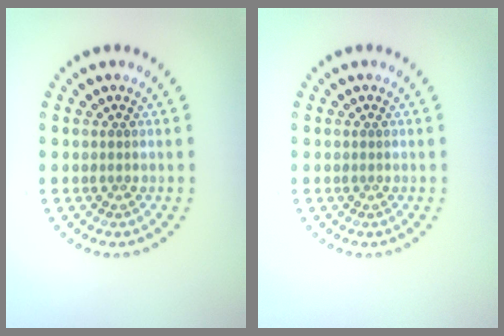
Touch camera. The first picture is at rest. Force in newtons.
{"total": 0.0}